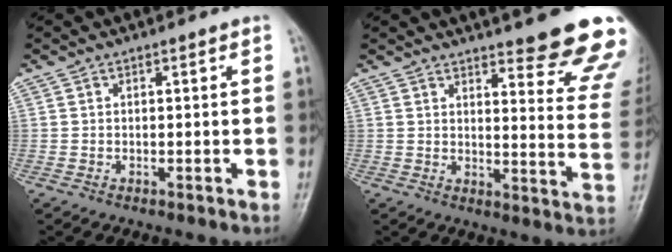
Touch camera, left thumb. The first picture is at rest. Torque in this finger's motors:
{"motor_torque": [2.31, 1.25, 1.55, -1.22, 0.23]}